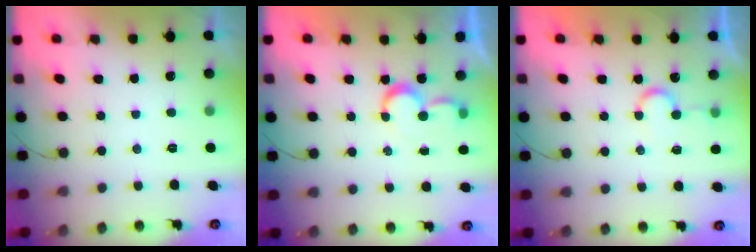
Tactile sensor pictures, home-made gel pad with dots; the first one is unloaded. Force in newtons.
{"total": 5.5, "press": 5.5, "slide": 0.4}
{"total": 6.2, "press": 6.2, "slide": 0.5}